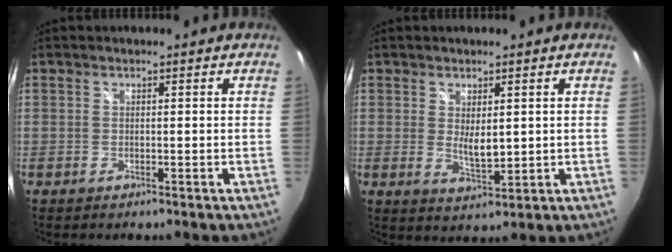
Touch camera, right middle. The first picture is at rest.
{"total": 4.2, "force": [0.7, 2.0, 3.6], "torque": [-0.056, -0.009, 0.017]}